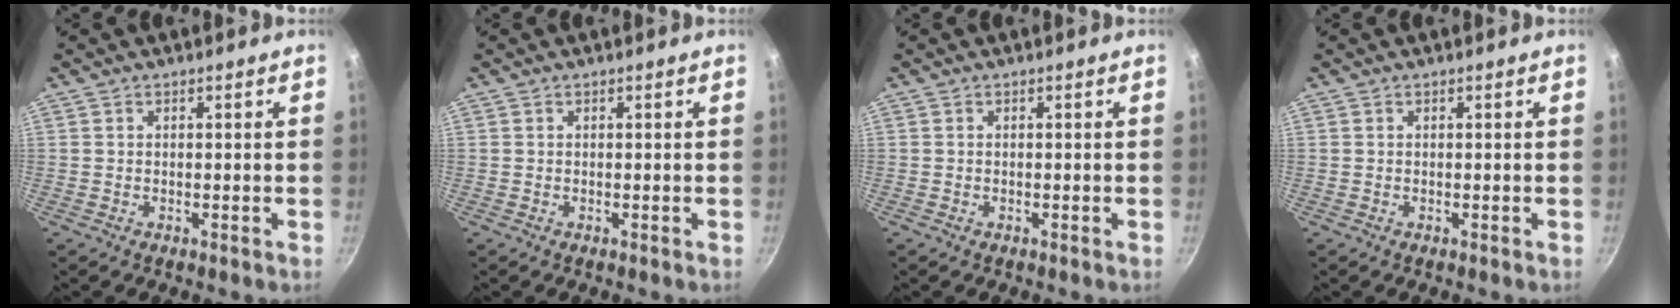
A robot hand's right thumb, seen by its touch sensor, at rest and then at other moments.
{"total": 0.0}
{"total": 0.0}
{"total": 0.0}